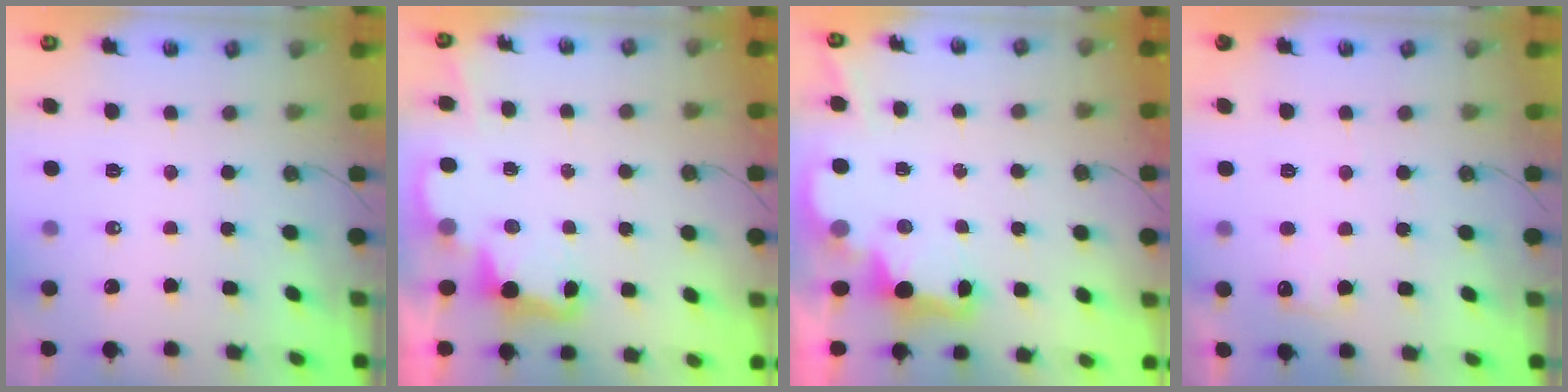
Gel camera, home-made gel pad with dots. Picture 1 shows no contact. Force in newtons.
{"total": 3.2, "press": 3.2, "slide": 0.7}
{"total": 3.0, "press": 2.9, "slide": 0.6}
{"total": 6.6, "press": 6.6, "slide": 0.7}